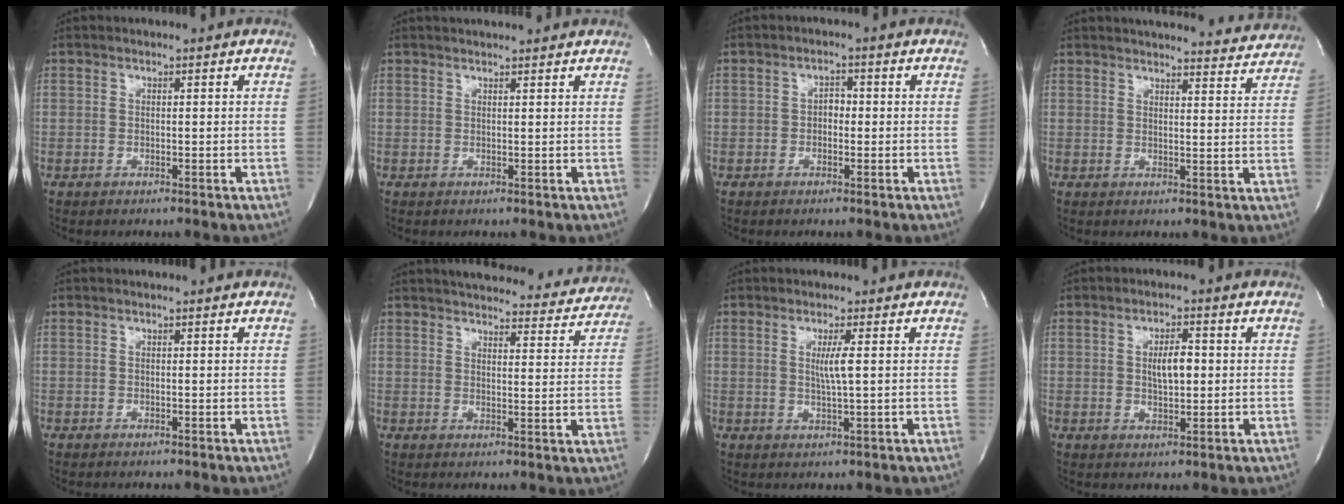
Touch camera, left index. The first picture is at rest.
{"total": 5.8, "force": [5.5, 0.3, 1.6], "torque": [-0.021, 0.027, 0.063]}
{"total": 1.8, "force": [-0.2, 1.2, 1.4], "torque": [-0.016, 0.006, -0.007]}
{"total": 16.0, "force": [15.4, 2.5, 3.4], "torque": [-0.032, -0.016, 0.176]}
{"total": 0.0}
{"total": 20.5, "force": [19.2, 4.4, 5.3], "torque": [-0.070, -0.022, 0.228]}
{"total": 3.0, "force": [0.6, -0.4, 2.9], "torque": [-0.058, -0.006, 0.011]}
{"total": 4.2, "force": [0.5, 1.5, 3.9], "torque": [-0.067, 0.002, 0.010]}